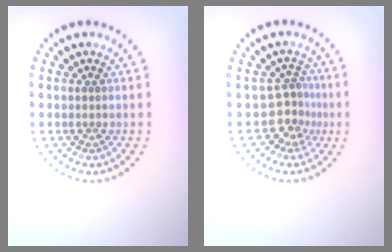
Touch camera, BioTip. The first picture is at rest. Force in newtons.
{"total": 2.7, "press": 2.0, "slide": 1.9}